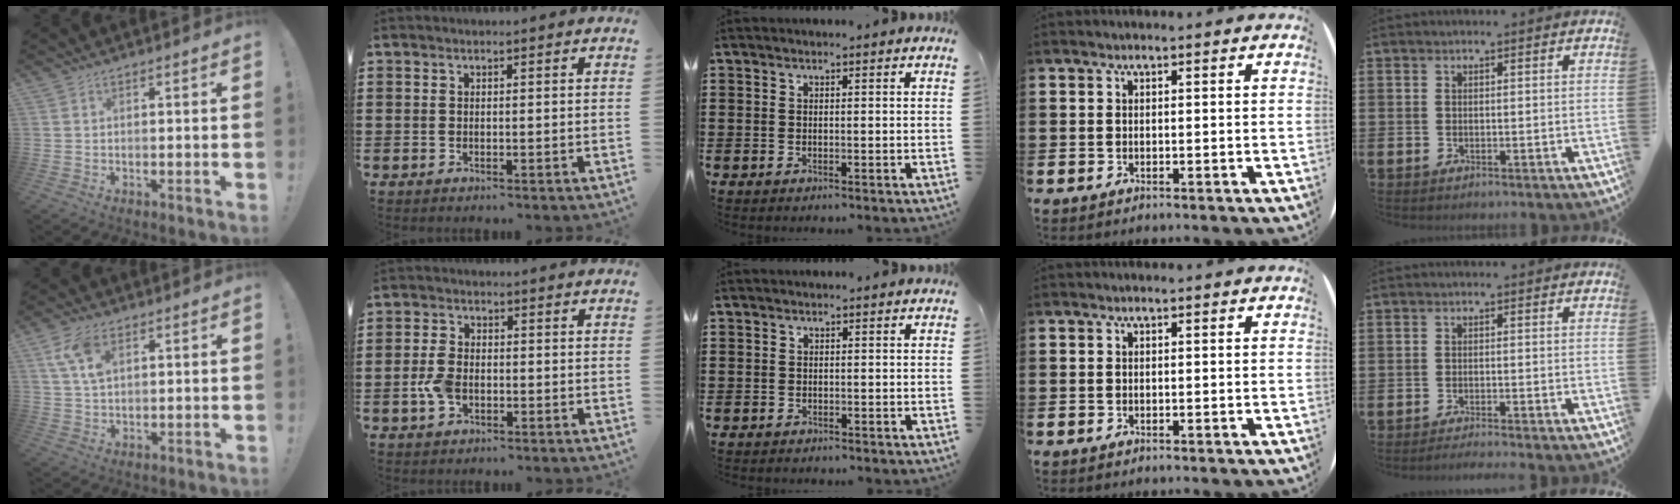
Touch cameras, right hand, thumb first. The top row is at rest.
{"thumb": {"total": 8.1, "force": [3.6, 4.4, 5.8], "torque": [-0.114, -0.009, 0.065]}, "index": {"total": 4.1, "force": [-1.1, 2.5, 3.1], "torque": [-0.075, -0.004, -0.023]}, "middle": {"total": 0.7, "force": [-0.6, 0.3, 0.0], "torque": [0.000, 0.001, -0.014]}, "little": {"total": 1.2, "force": [-1.1, -0.3, 0.3], "torque": [-0.003, -0.001, -0.022]}}